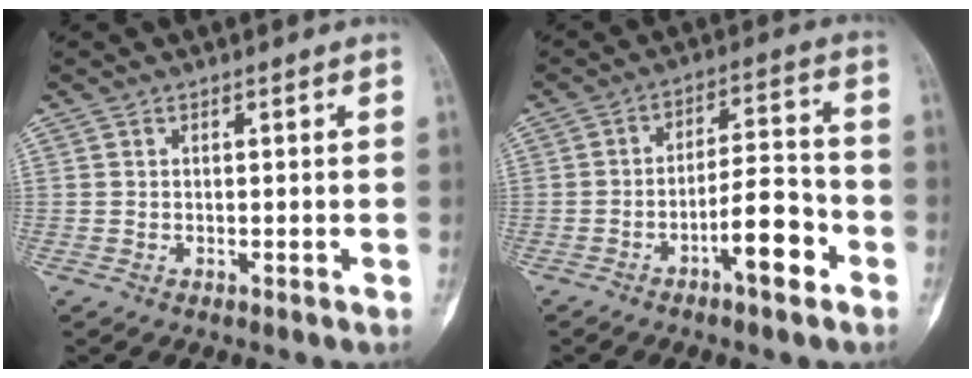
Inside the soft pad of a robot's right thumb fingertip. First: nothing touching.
{"total": 9.9, "force": [-4.7, 2.9, 8.2], "torque": [-0.122, 0.036, -0.078]}